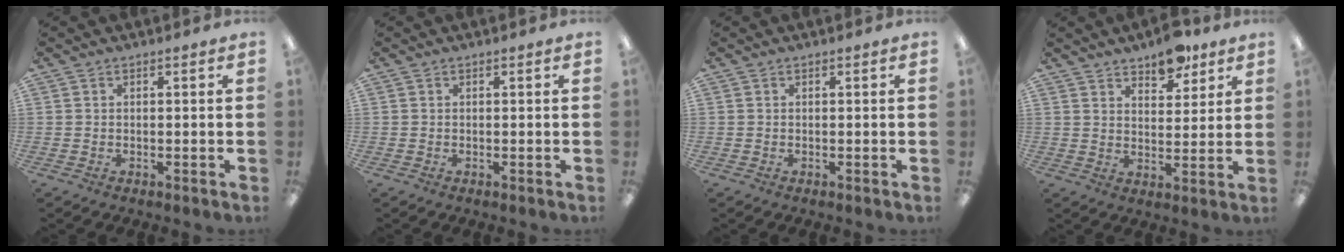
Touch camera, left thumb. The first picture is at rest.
{"total": 0.0}
{"total": 0.0}
{"total": 7.9, "force": [6.4, 3.4, 3.1], "torque": [-0.028, -0.038, 0.111]}